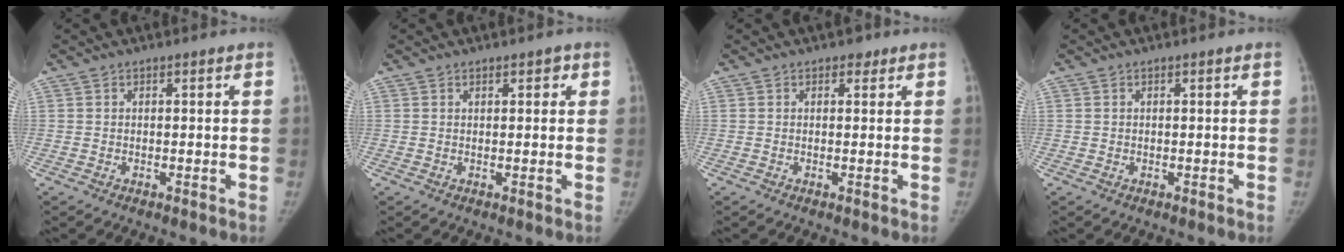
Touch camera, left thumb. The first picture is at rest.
{"total": 1.4, "force": [0.7, 0.8, 0.9], "torque": [0.000, -0.001, 0.007]}
{"total": 1.3, "force": [0.7, 0.9, 0.4], "torque": [0.005, -0.002, 0.006]}
{"total": 0.0}